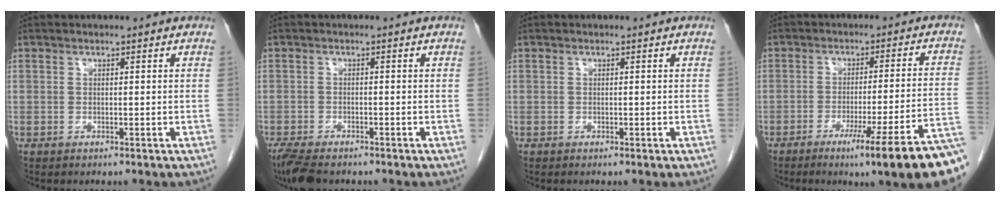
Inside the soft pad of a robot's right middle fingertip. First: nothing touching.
{"total": 6.0, "force": [-4.9, 1.8, 3.1], "torque": [-0.059, -0.015, -0.081]}
{"total": 0.0}
{"total": 16.0, "force": [-10.4, -1.4, 12.1], "torque": [-0.109, -0.007, -0.147]}